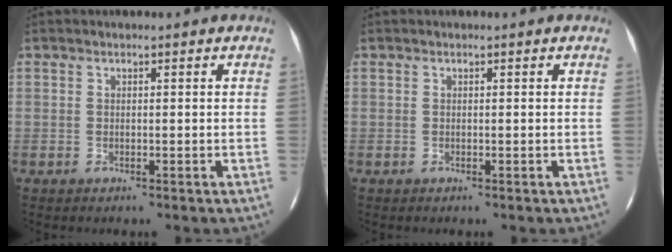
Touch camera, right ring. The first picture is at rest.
{"total": 0.0}